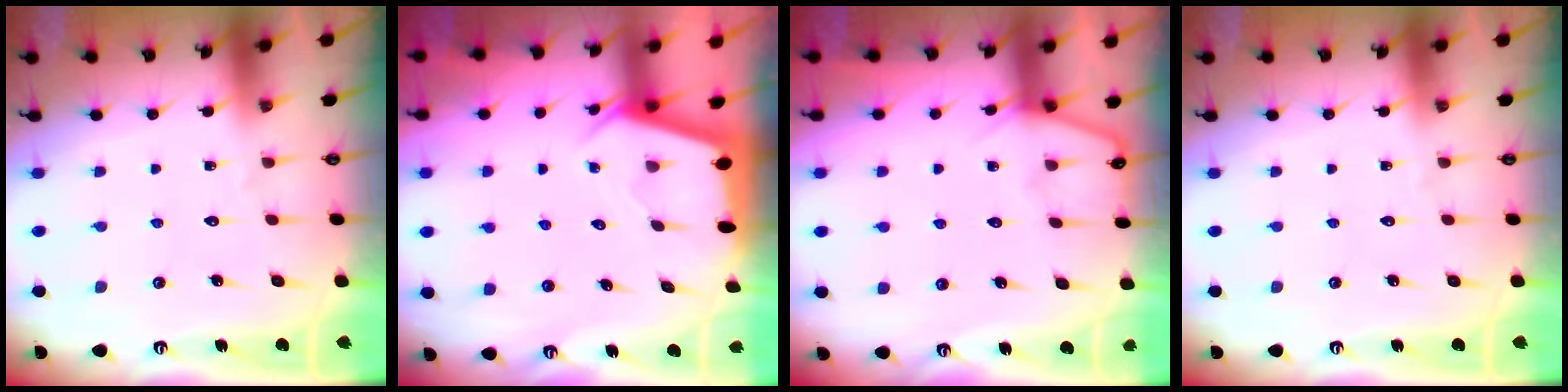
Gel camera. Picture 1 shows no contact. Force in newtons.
{"total": 2.3, "press": 2.3, "slide": 0.3}
{"total": 4.4, "press": 4.4, "slide": 0.7}
{"total": 0.0}